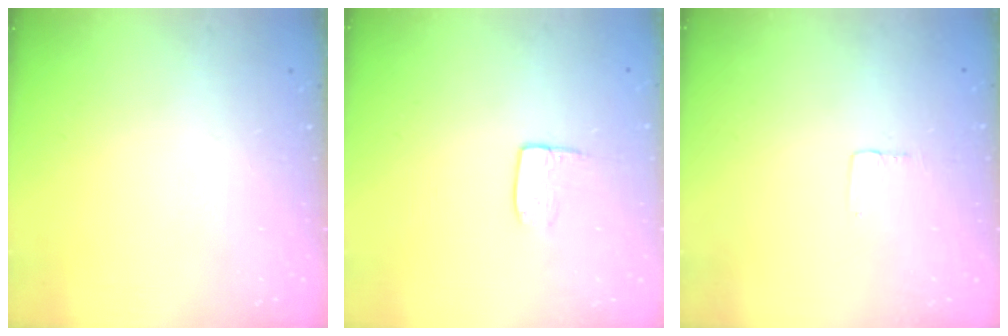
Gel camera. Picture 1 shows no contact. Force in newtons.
{"total": 6.8, "press": 6.8, "slide": 0.5}
{"total": 1.9, "press": 1.9, "slide": 0.1}